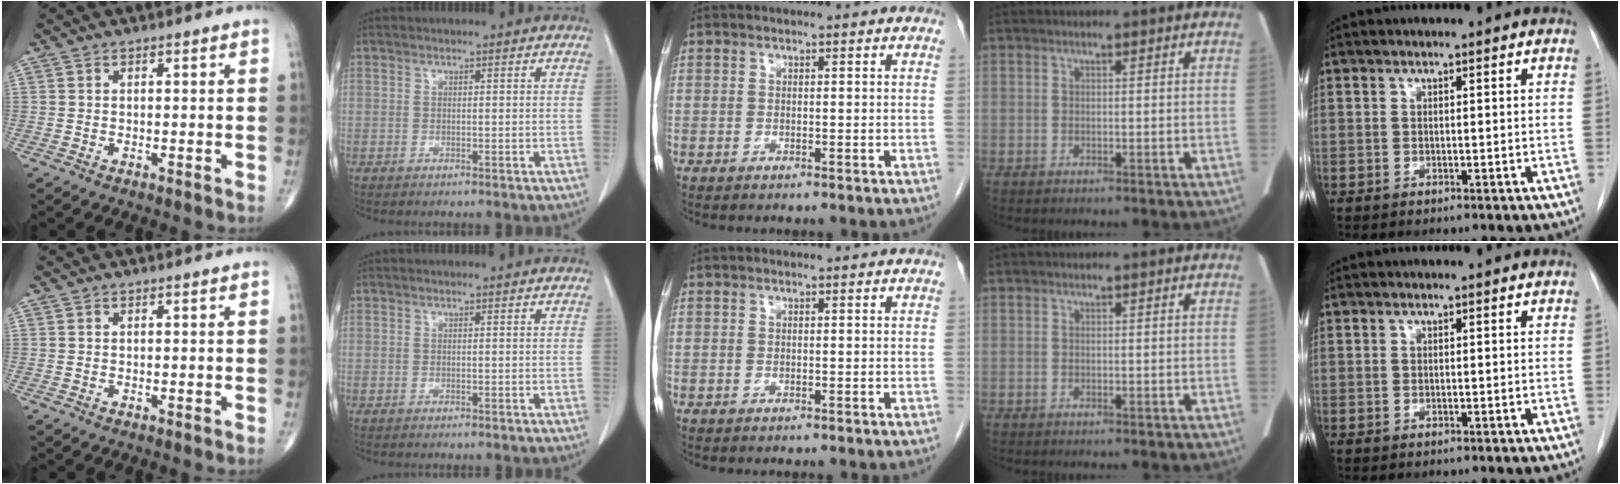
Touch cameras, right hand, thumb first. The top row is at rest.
{}